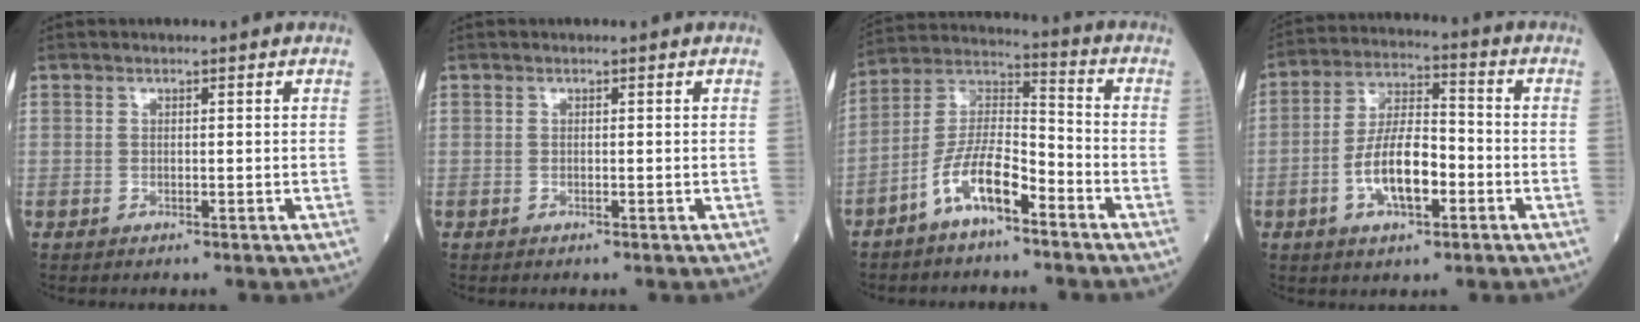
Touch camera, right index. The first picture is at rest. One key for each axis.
{"total": 0.0}
{"total": 10.3, "fx": -5.9, "fy": 3.0, "fz": 7.9, "tx": -0.164, "ty": 0.011, "tz": -0.116}
{"total": 10.5, "fx": -3.2, "fy": 3.9, "fz": 9.2, "tx": -0.178, "ty": 0.013, "tz": -0.061}